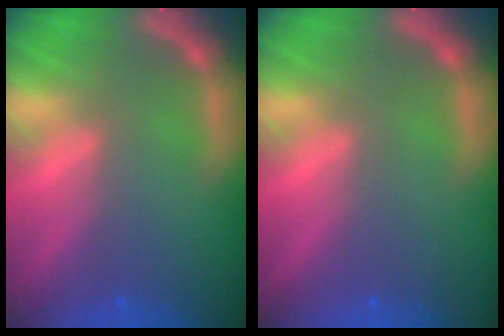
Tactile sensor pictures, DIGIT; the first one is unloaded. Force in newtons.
{"total": 0.0}